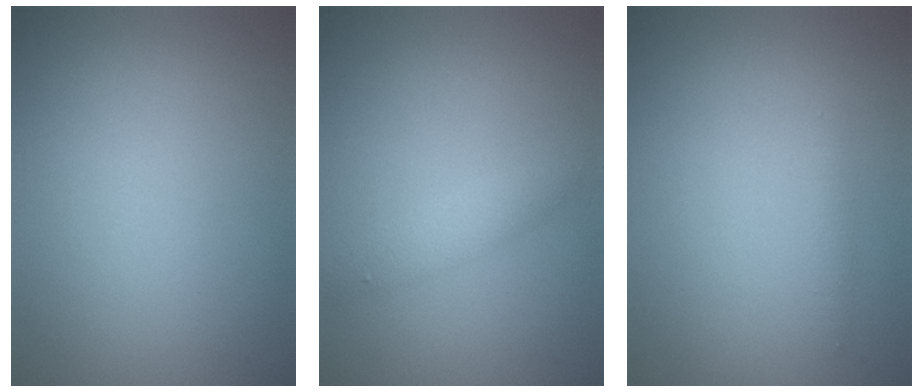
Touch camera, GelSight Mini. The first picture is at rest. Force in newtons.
{"total": 1.6, "press": 1.6, "slide": 0.1}
{"total": 0.7, "press": 0.7, "slide": 0.0}